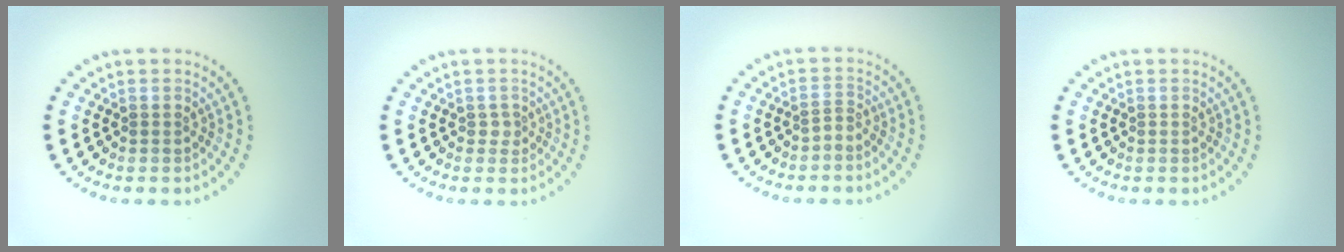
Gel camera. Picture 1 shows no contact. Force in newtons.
{"total": 0.9, "press": 0.6, "slide": 0.6}
{"total": 0.6, "press": 0.1, "slide": 0.6}
{"total": 0.0}